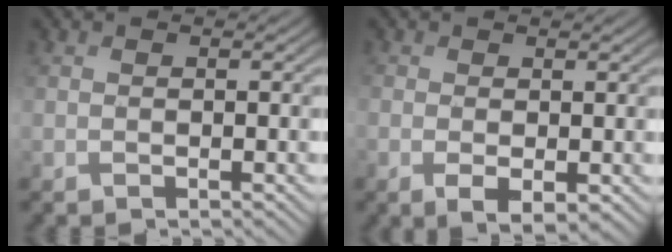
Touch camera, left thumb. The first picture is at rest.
{"total": 2.2, "force": [-0.5, 1.1, 1.8], "torque": [-0.038, -0.013, -0.007]}